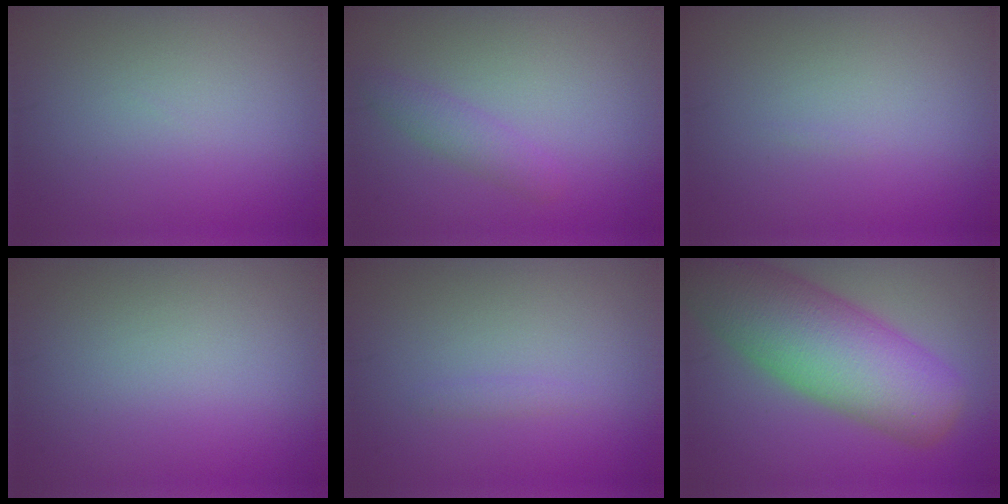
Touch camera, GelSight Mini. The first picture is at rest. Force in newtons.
{"total": 1.8, "press": 1.8, "slide": 0.1}
{"total": 0.0}
{"total": 0.0}
{"total": 0.6, "press": 0.6, "slide": 0.1}
{"total": 10.8, "press": 10.8, "slide": 0.5}